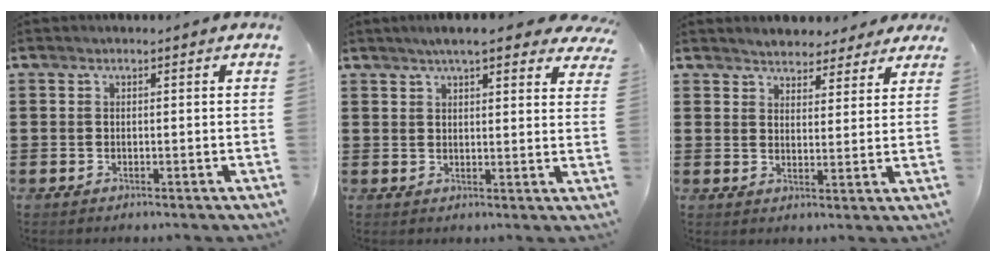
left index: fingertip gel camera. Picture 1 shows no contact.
{"total": 5.7, "force": [4.7, 0.8, 3.2], "torque": [-0.067, -0.006, 0.081]}
{"total": 3.5, "force": [3.3, 1.0, -0.2], "torque": [-0.011, -0.007, 0.063]}